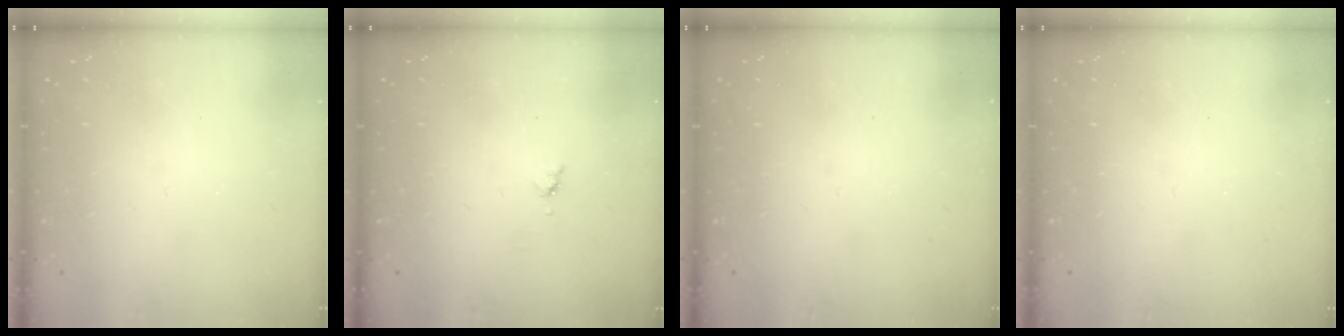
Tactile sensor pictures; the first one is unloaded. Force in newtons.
{"total": 3.8, "press": 3.8, "slide": 0.4}
{"total": 0.0}
{"total": 0.0}